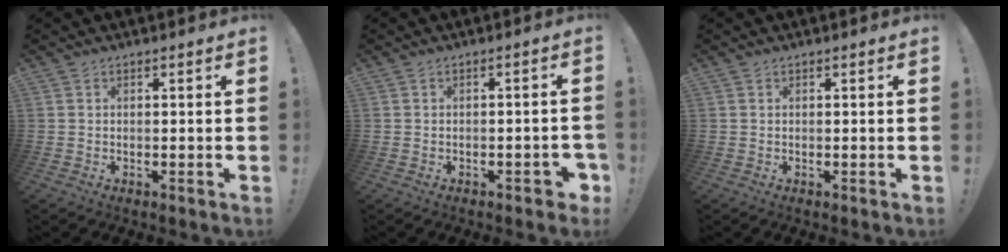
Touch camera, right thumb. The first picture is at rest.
{"total": 3.0, "force": [-1.7, 1.3, 2.1], "torque": [-0.029, 0.012, -0.026]}
{"total": 0.0}